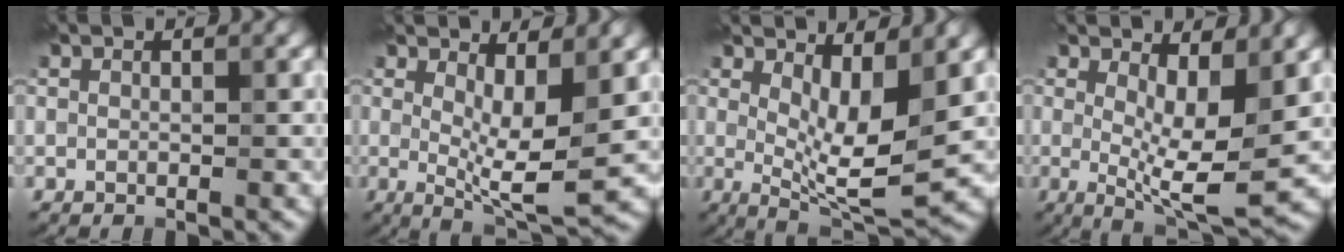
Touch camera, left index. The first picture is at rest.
{"total": 6.1, "force": [0.7, 1.6, 5.9], "torque": [-0.094, -0.018, 0.017]}
{"total": 6.6, "force": [1.4, 2.1, 6.1], "torque": [-0.101, -0.019, 0.029]}
{"total": 7.1, "force": [0.8, 2.1, 6.7], "torque": [-0.109, -0.016, 0.017]}